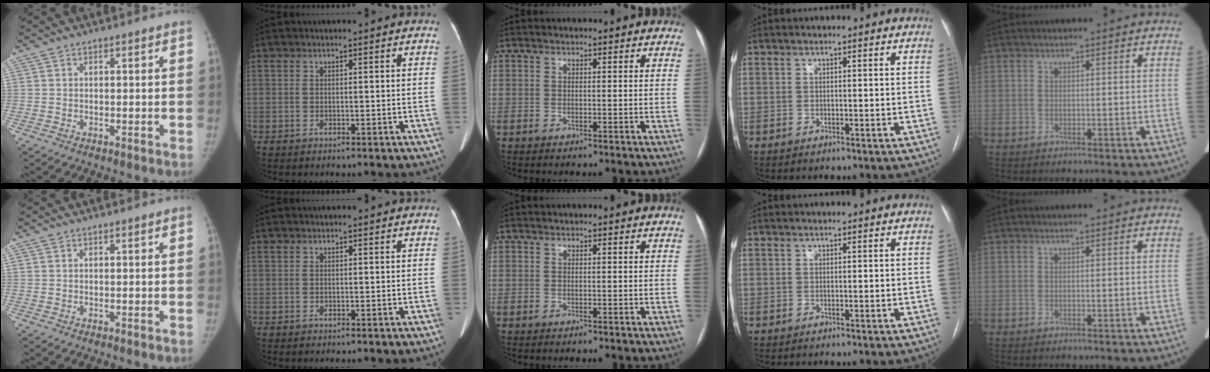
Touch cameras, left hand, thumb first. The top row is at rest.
{}